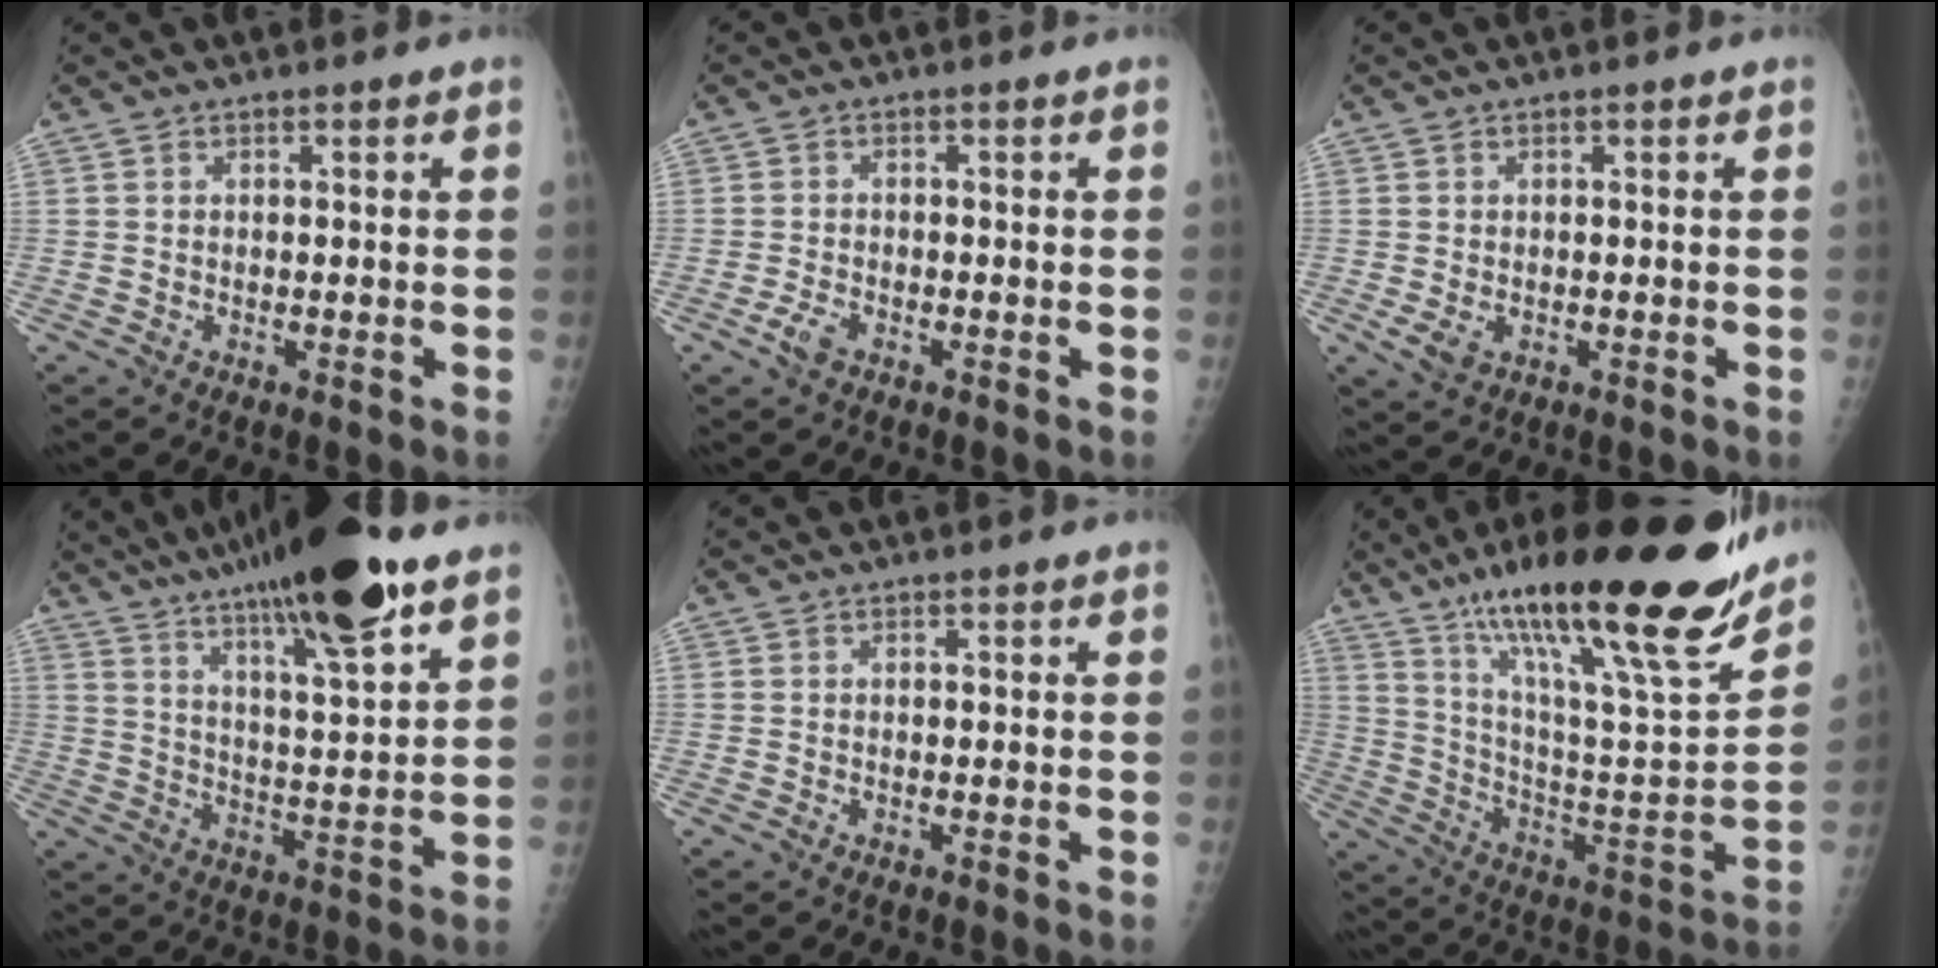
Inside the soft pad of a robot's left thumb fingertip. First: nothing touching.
{"total": 2.5, "force": [-1.5, 1.3, 1.6], "torque": [-0.040, 0.003, -0.029]}
{"total": 2.8, "force": [-0.6, 1.9, 1.9], "torque": [-0.038, -0.006, -0.004]}
{"total": 21.1, "force": [14.2, 3.0, 15.4], "torque": [-0.239, -0.048, 0.231]}
{"total": 0.0}
{"total": 31.0, "force": [20.7, 5.5, 22.4], "torque": [-0.334, -0.066, 0.338]}